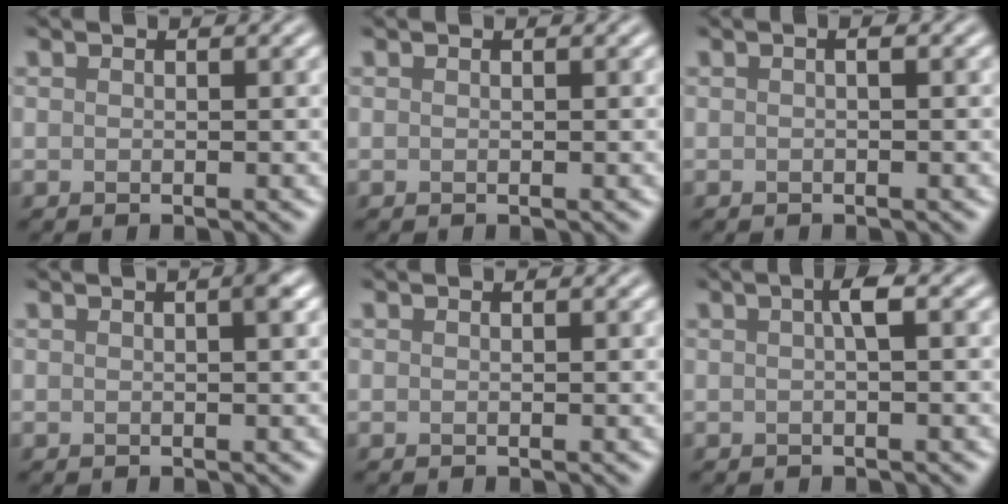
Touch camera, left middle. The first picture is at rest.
{"total": 0.0}
{"total": 0.7, "force": [0.0, 0.1, 0.6], "torque": [-0.013, 0.001, -0.001]}
{"total": 1.3, "force": [0.3, 0.2, 1.2], "torque": [-0.015, 0.006, 0.003]}
{"total": 0.0}
{"total": 1.6, "force": [0.3, 0.2, 1.6], "torque": [-0.029, 0.007, 0.003]}